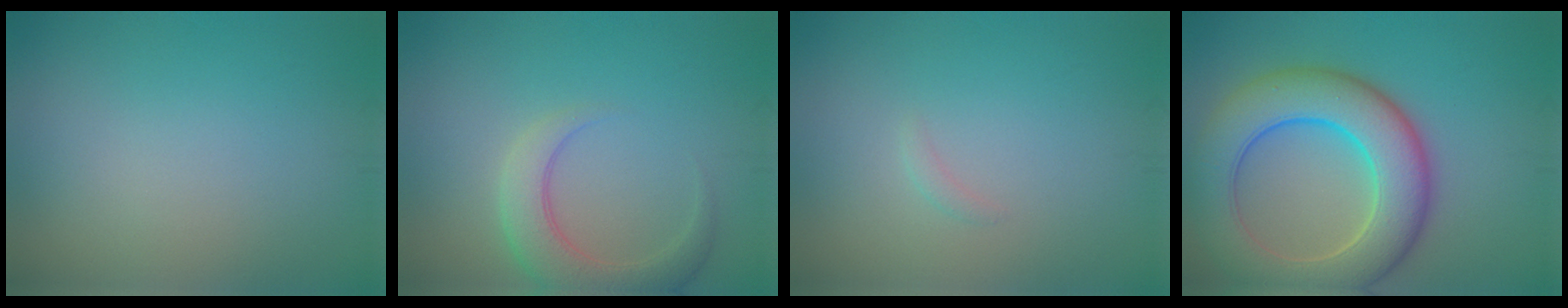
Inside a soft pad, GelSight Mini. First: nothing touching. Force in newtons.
{"total": 4.1, "press": 4.1, "slide": 0.5}
{"total": 0.6, "press": 0.6, "slide": 0.0}
{"total": 10.3, "press": 10.3, "slide": 0.6}